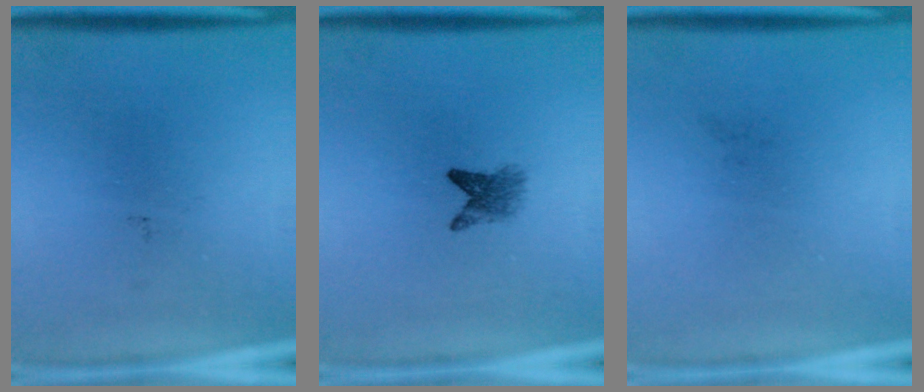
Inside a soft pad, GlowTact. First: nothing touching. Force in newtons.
{"total": 2.7}
{"total": 0.0}